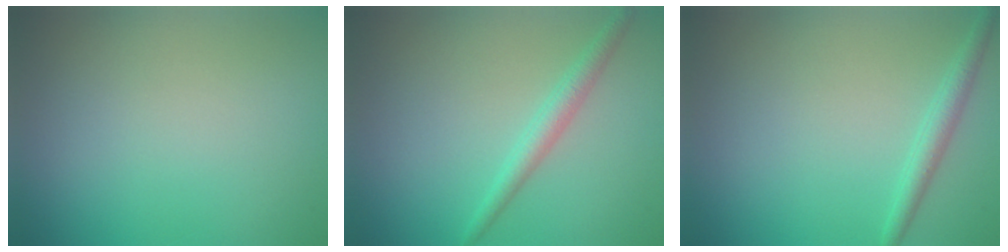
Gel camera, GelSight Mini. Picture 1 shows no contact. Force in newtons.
{"total": 2.1, "press": 2.1, "slide": 0.0}
{"total": 2.0, "press": 2.0, "slide": 0.1}